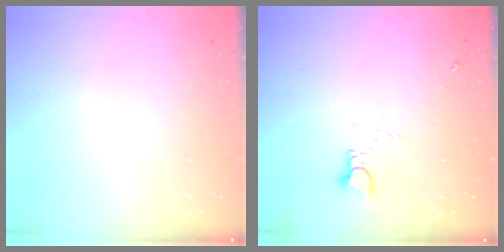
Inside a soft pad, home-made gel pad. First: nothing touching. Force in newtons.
{"total": 2.7, "press": 2.7, "slide": 0.3}